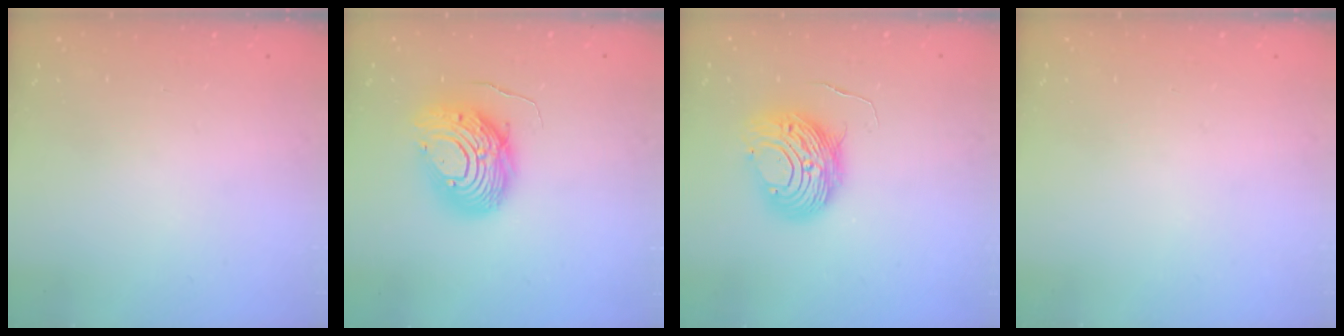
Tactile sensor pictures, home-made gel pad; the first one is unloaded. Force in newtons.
{"total": 16.1, "press": 16.0, "slide": 1.3}
{"total": 9.5, "press": 9.5, "slide": 0.8}
{"total": 0.0}